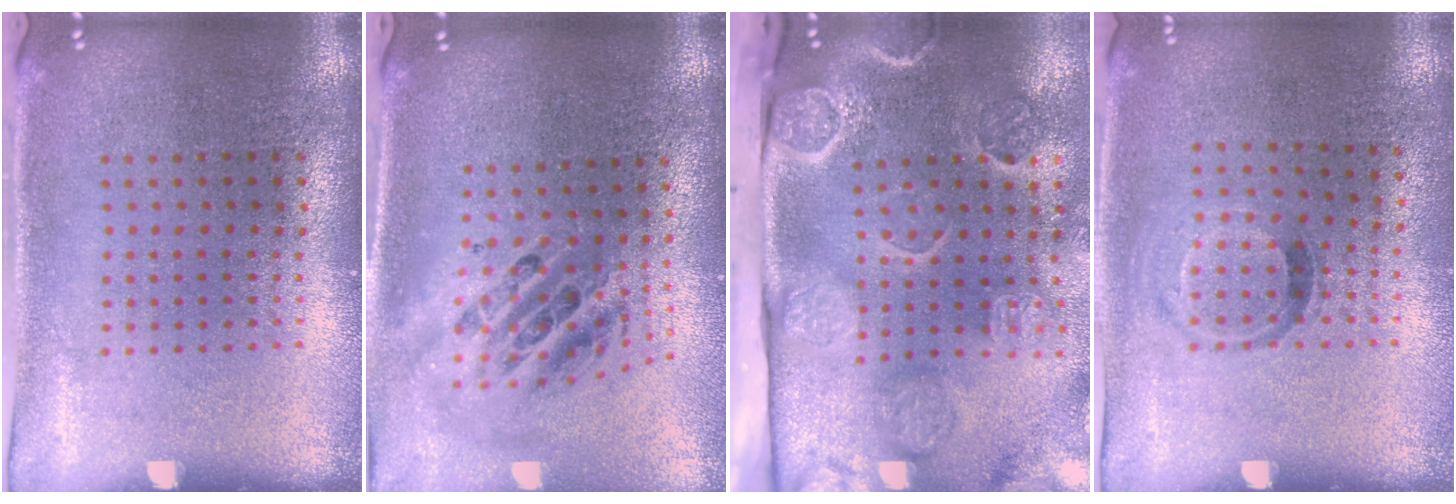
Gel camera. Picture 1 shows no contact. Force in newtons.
{"total": 2.2, "press": 1.7, "slide": 1.4}
{"total": 4.7, "press": 3.6, "slide": 3.1}
{"total": 0.8, "press": 0.6, "slide": 0.6}